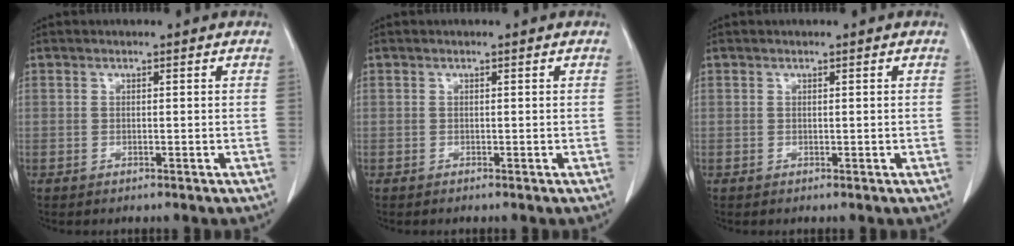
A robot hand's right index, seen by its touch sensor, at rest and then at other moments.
{"total": 0.0}
{"total": 0.0}